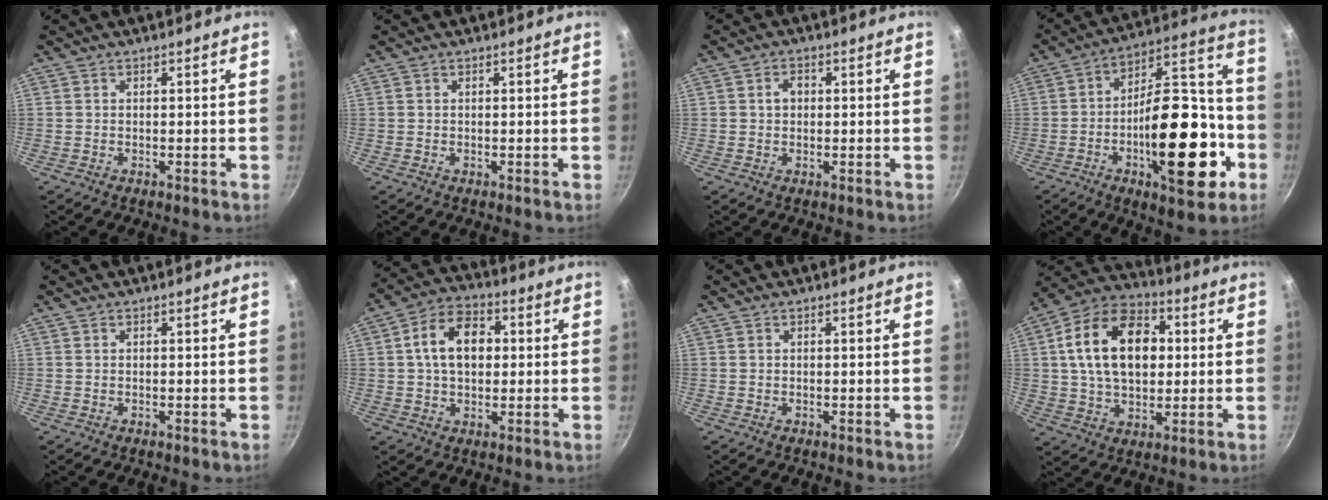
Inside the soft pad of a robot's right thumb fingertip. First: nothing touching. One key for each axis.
{"total": 0.0}
{"total": 2.4, "fx": 0.3, "fy": 1.9, "fz": 1.5, "tx": -0.014, "ty": 0.007, "tz": 0.003}
{"total": 25.4, "fx": -8.0, "fy": 11.2, "fz": 21.3, "tx": -0.275, "ty": 0.058, "tz": -0.119}
{"total": 0.0}
{"total": 11.3, "fx": 1.6, "fy": 7.8, "fz": 8.1, "tx": -0.107, "ty": 0.020, "tz": 0.013}
{"total": 0.0}
{"total": 18.7, "fx": 3.1, "fy": 12.5, "fz": 13.6, "tx": -0.200, "ty": 0.018, "tz": 0.039}